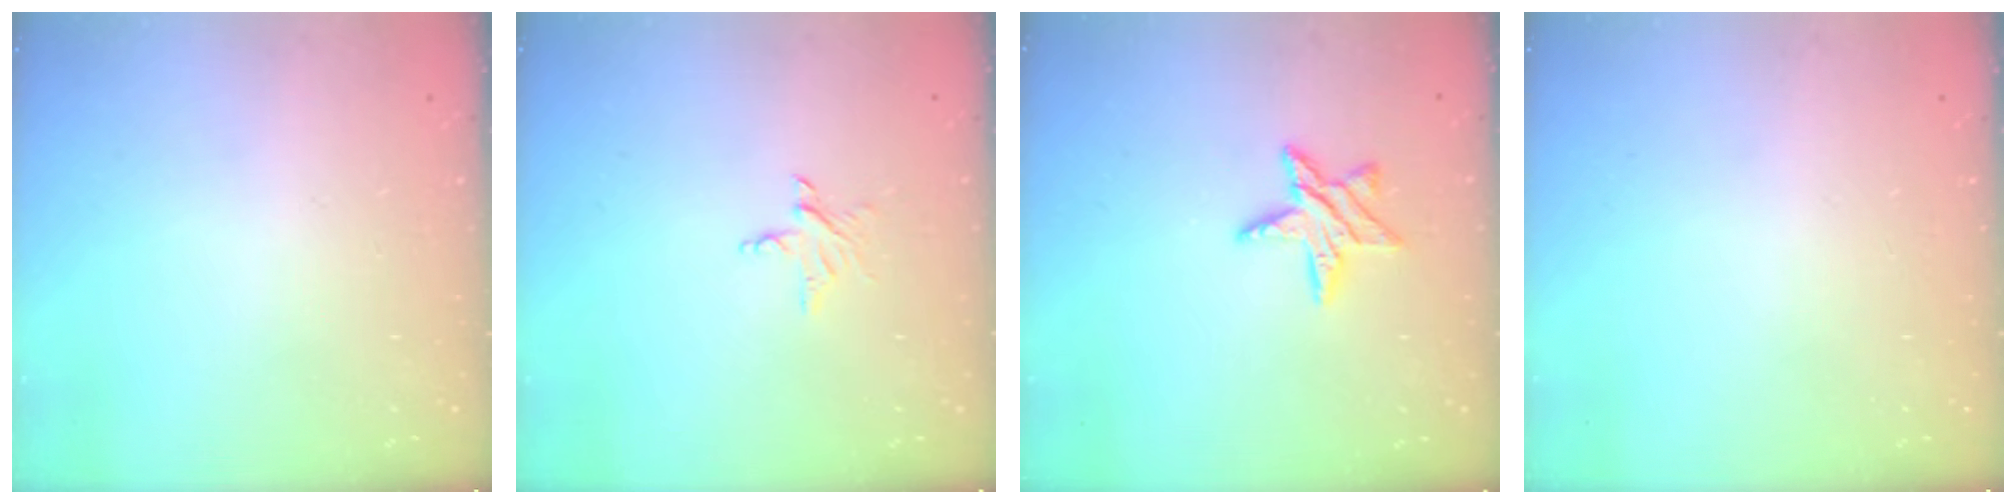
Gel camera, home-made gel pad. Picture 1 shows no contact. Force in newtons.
{"total": 3.8, "press": 3.8, "slide": 0.3}
{"total": 8.9, "press": 8.9, "slide": 0.5}
{"total": 0.0}